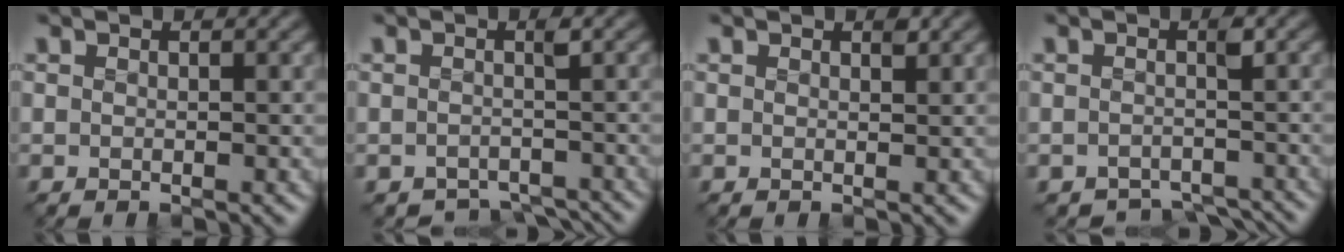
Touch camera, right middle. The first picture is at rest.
{"total": 3.1, "force": [-2.7, 1.2, 1.0], "torque": [-0.001, -0.013, -0.046]}
{"total": 0.6, "force": [0.4, 0.1, 0.4], "torque": [-0.009, -0.003, 0.005]}
{"total": 3.4, "force": [-2.8, 1.4, 1.3], "torque": [-0.002, -0.014, -0.047]}